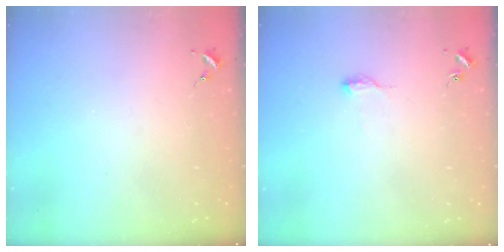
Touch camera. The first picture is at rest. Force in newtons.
{"total": 7.6, "press": 7.6, "slide": 0.7}